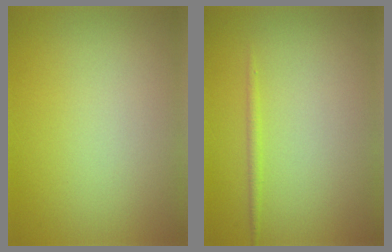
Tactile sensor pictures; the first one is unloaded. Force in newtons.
{"total": 0.8, "press": 0.8, "slide": 0.1}